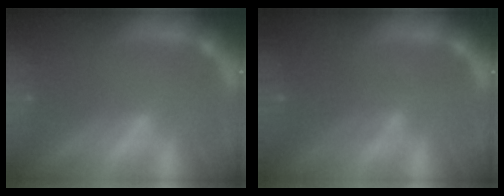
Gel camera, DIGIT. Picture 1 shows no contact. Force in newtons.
{"total": 3.6}